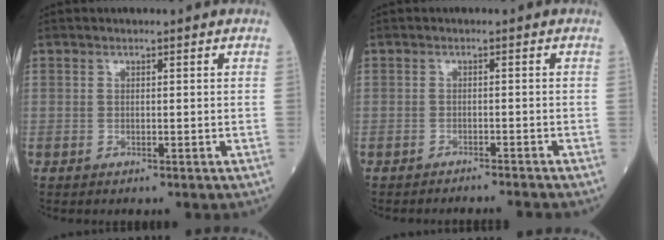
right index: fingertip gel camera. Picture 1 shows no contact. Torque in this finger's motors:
{"motor_torque": [0.10, -0.03, 0.05, -0.01]}